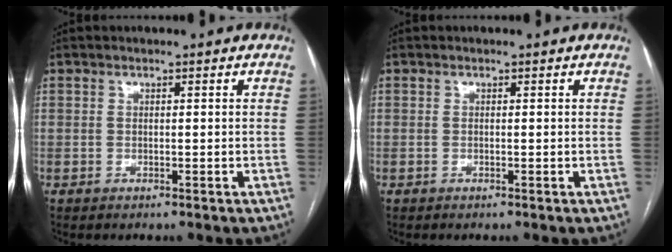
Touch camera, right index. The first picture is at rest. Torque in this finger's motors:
{"motor_torque": [0.00, 0.00, 0.00, -0.01]}